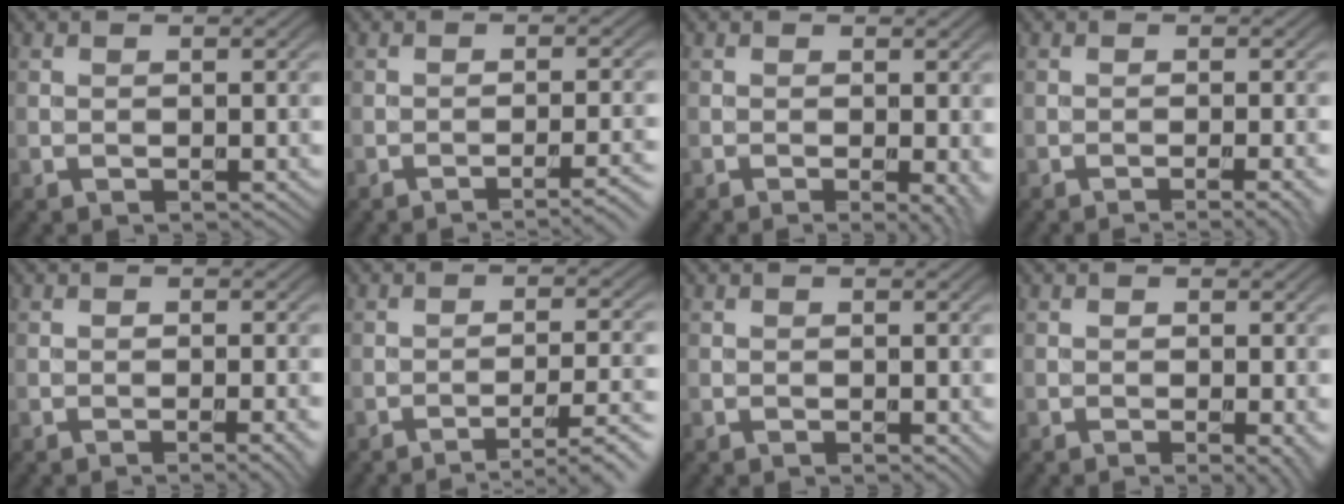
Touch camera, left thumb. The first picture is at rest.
{"total": 4.0, "force": [-2.4, 0.7, 3.2], "torque": [-0.045, 0.011, -0.043]}
{"total": 2.9, "force": [-0.5, 0.6, 2.8], "torque": [-0.040, -0.006, -0.008]}
{"total": 3.0, "force": [-1.5, 0.5, 2.6], "torque": [-0.027, 0.005, -0.027]}
{"total": 2.1, "force": [-0.8, 0.3, 1.9], "torque": [-0.026, 0.002, -0.015]}
{"total": 5.8, "force": [-3.7, 0.9, 4.4], "torque": [-0.070, 0.007, -0.056]}
{"total": 0.8, "force": [0.0, 0.4, 0.7], "torque": [-0.005, -0.005, 0.000]}
{"total": 2.0, "force": [-0.5, 0.3, 1.9], "torque": [-0.028, -0.006, -0.009]}